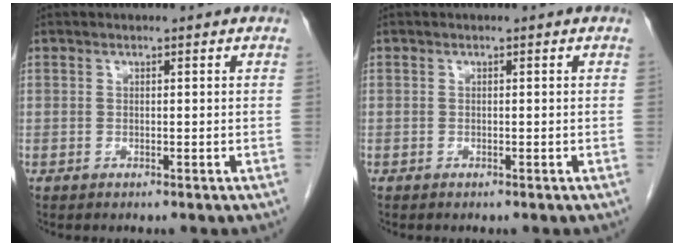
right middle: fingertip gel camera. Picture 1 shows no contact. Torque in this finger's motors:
{"motor_torque": [0.04, 0.02, -0.10, -0.21]}